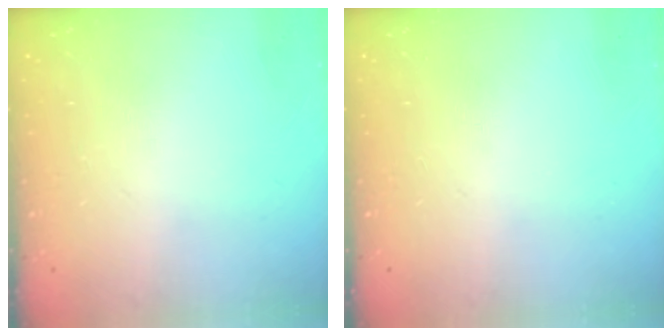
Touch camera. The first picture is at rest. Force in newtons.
{"total": 0.0}